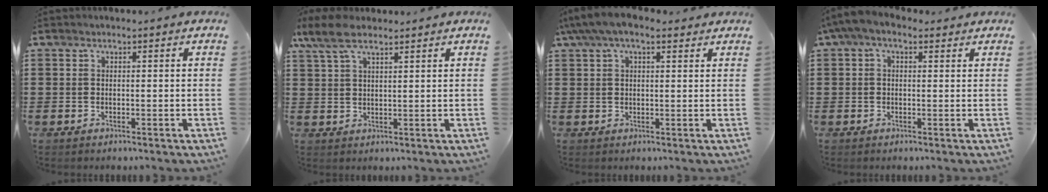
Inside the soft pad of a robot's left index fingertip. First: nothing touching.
{"total": 6.2, "force": [4.2, 2.1, 4.0], "torque": [-0.094, -0.001, 0.077]}
{"total": 5.6, "force": [3.5, 2.2, 3.8], "torque": [-0.081, 0.007, 0.063]}
{"total": 4.0, "force": [1.8, 1.9, 3.1], "torque": [-0.063, 0.007, 0.032]}